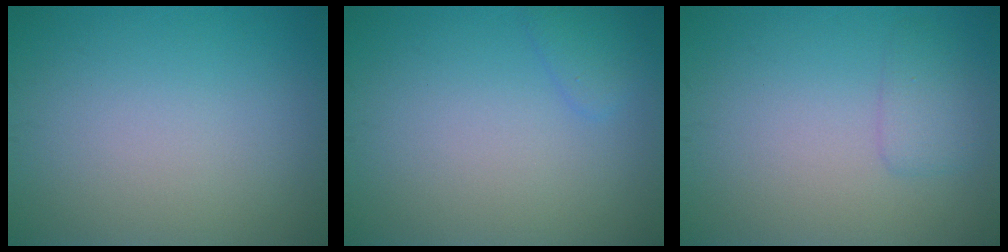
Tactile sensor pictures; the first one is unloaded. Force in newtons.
{"total": 1.3, "press": 1.3, "slide": 0.1}
{"total": 1.7, "press": 1.7, "slide": 0.1}